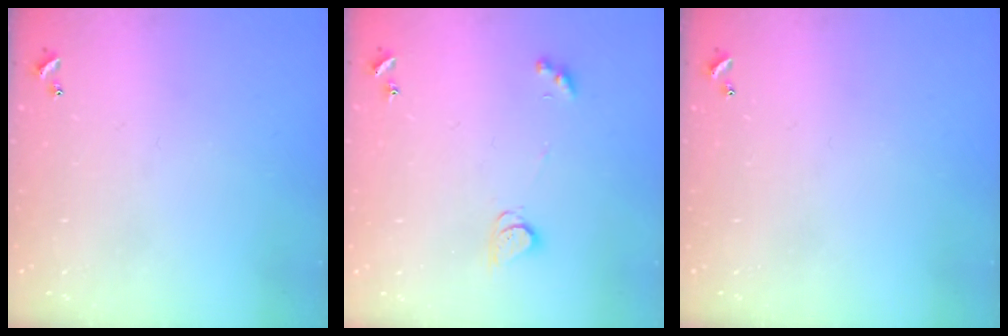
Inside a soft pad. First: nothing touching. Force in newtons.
{"total": 2.5, "press": 2.5, "slide": 0.4}
{"total": 0.0}